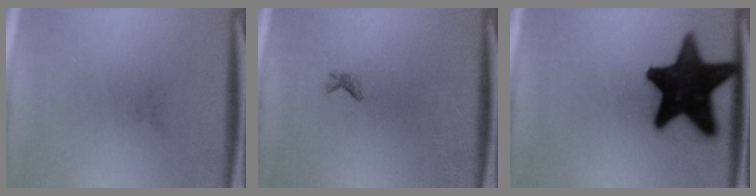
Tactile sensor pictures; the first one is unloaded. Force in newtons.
{"total": 0.6}
{"total": 19.8}